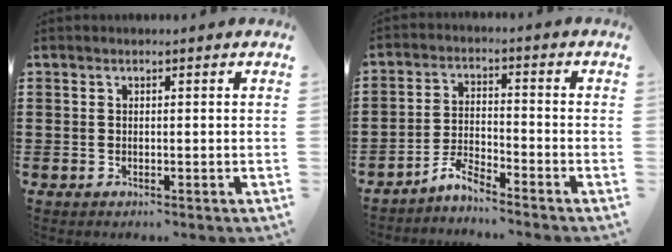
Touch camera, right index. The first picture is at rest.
{"total": 3.9, "force": [-3.8, 0.4, 0.9], "torque": [-0.036, 0.004, -0.082]}